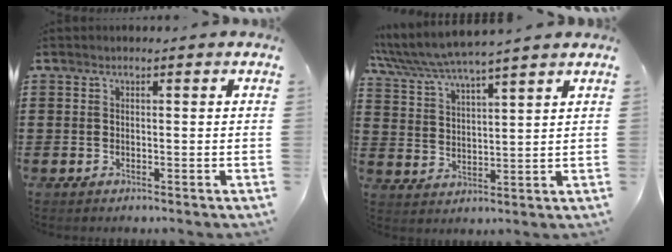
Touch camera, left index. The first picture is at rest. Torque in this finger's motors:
{"motor_torque": [1.60, -0.54, 0.93, 0.21]}